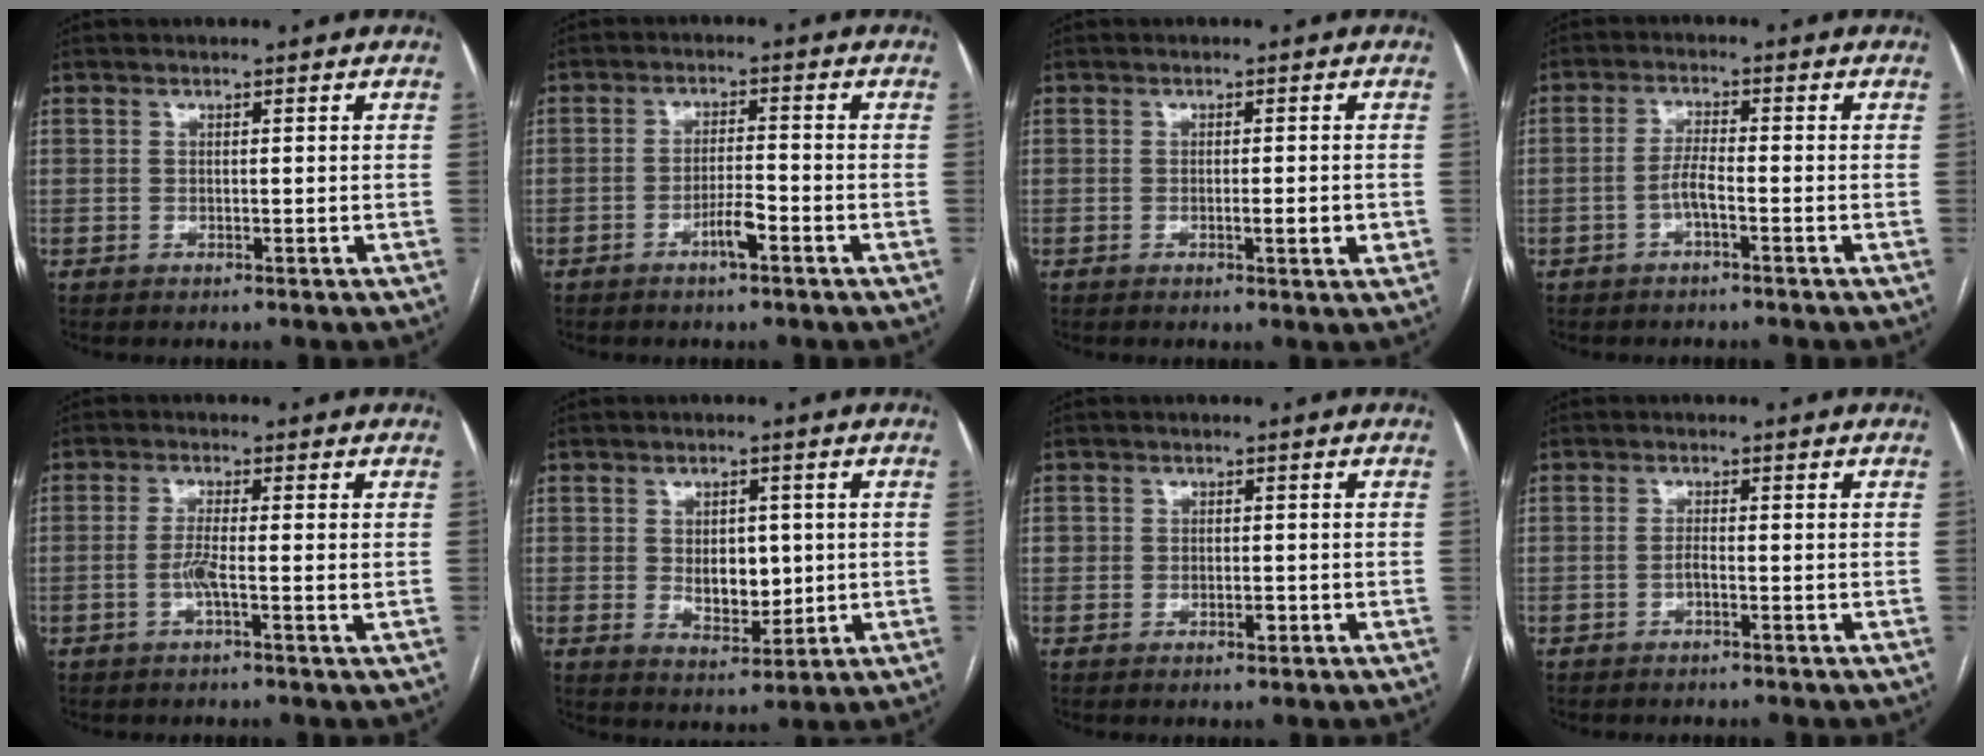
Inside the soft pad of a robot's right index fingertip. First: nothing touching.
{"total": 3.7, "force": [-2.1, 0.5, 3.0], "torque": [-0.056, 0.001, -0.037]}
{"total": 2.4, "force": [-0.5, 0.5, 2.3], "torque": [-0.035, -0.001, -0.005]}
{"total": 3.0, "force": [-1.3, 0.3, 2.7], "torque": [-0.052, 0.006, -0.028]}
{"total": 3.2, "force": [-0.7, -0.1, 3.2], "torque": [-0.066, -0.003, -0.017]}
{"total": 6.0, "force": [0.4, 3.6, 4.8], "torque": [-0.071, -0.001, 0.019]}
{"total": 2.1, "force": [-0.5, 1.5, 1.4], "torque": [-0.019, 0.006, -0.006]}
{"total": 1.1, "force": [-0.6, 0.1, 0.9], "torque": [-0.015, 0.003, -0.012]}